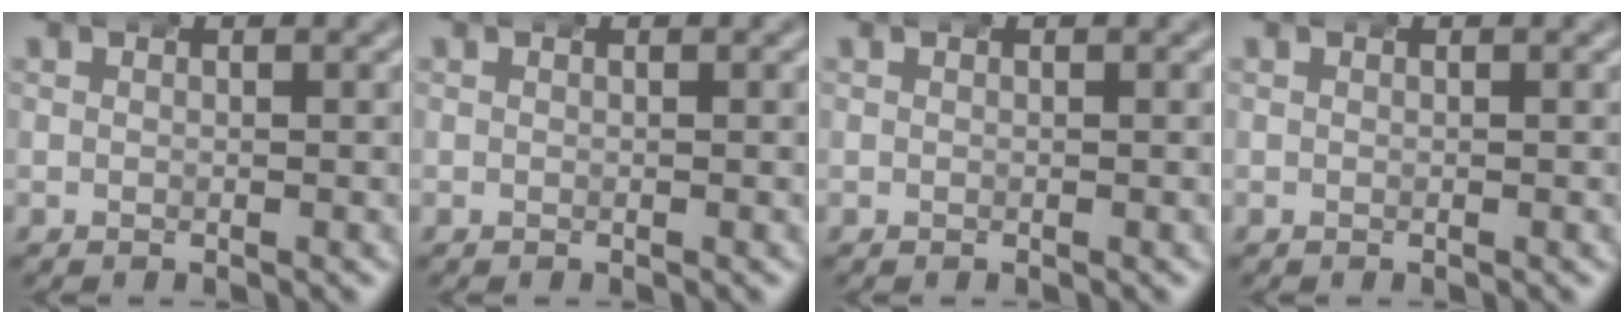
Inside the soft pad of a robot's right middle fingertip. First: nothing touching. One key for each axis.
{"total": 0.0}
{"total": 0.0}
{"total": 0.0}